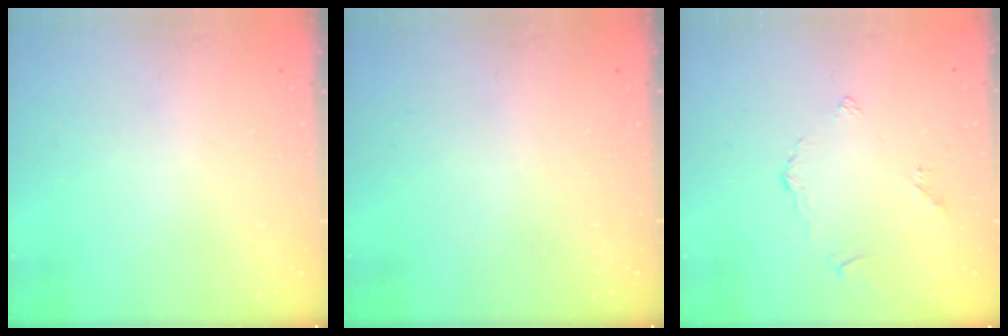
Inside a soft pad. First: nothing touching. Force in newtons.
{"total": 0.0}
{"total": 2.6, "press": 2.6, "slide": 0.5}